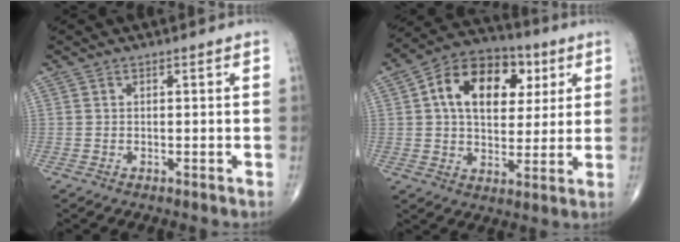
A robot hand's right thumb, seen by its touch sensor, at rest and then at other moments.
{"total": 17.0, "force": [4.8, 11.1, 11.9], "torque": [-0.161, 0.007, 0.072]}